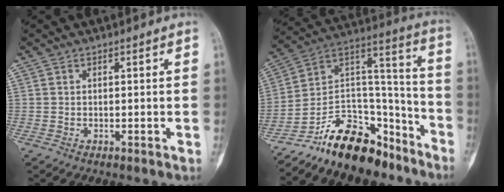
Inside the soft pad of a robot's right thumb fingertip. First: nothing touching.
{"total": 19.0, "force": [-14.8, 8.7, 8.3], "torque": [-0.096, 0.132, -0.255]}